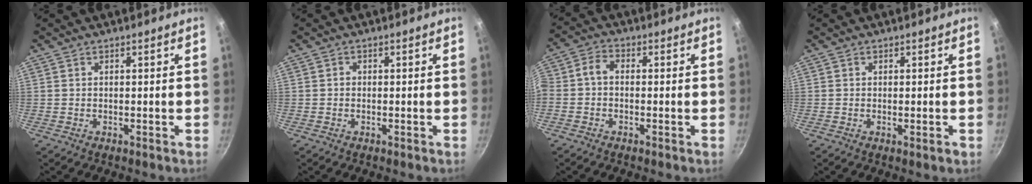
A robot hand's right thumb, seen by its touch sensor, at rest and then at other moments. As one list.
[{"total": 0.8, "force": [-0.3, 0.7, 0.2], "torque": [-0.002, 0.002, -0.005]}, {"total": 4.0, "force": [-1.3, 2.6, 2.8], "torque": [-0.064, 0.027, -0.038]}, {"total": 1.4, "force": [-0.3, 0.2, 1.3], "torque": [-0.021, -0.002, -0.006]}]